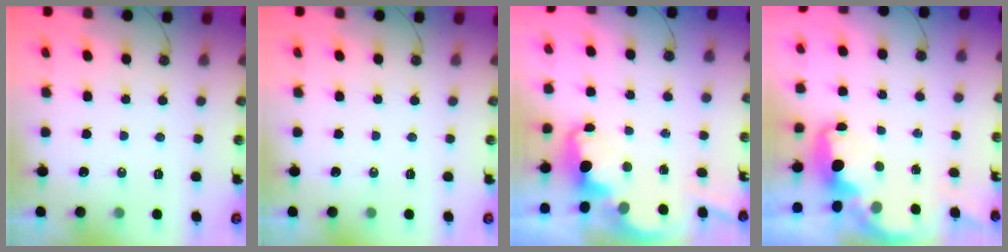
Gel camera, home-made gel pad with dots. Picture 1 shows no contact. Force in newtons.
{"total": 0.0}
{"total": 3.5, "press": 3.5, "slide": 0.7}
{"total": 3.0, "press": 2.9, "slide": 0.6}